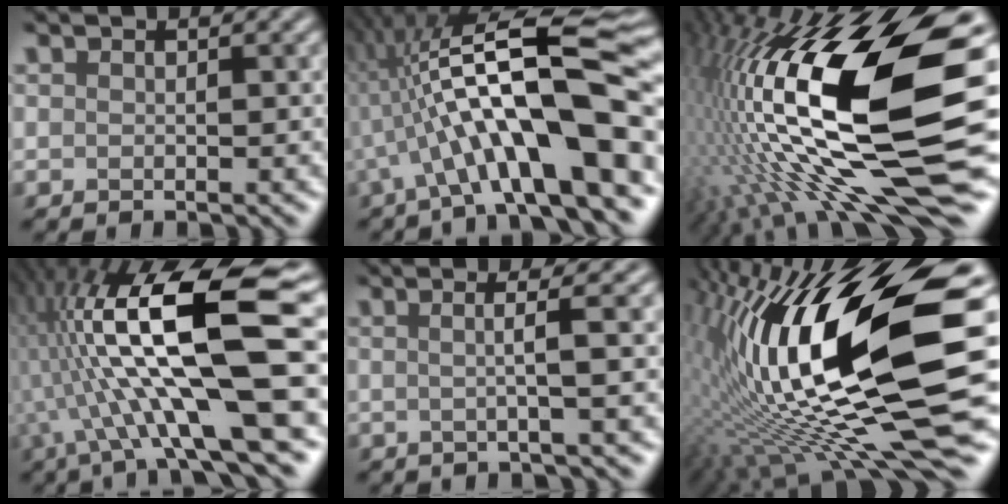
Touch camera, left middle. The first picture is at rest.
{"total": 13.9, "force": [-2.3, 3.6, 13.2], "torque": [-0.205, 0.034, -0.033]}
{"total": 20.0, "force": [-2.0, 6.3, 18.8], "torque": [-0.344, -0.010, -0.039]}
{"total": 15.7, "force": [-0.9, 4.4, 15.0], "torque": [-0.275, 0.017, -0.010]}
{"total": 3.7, "force": [-0.1, 0.5, 3.7], "torque": [-0.060, 0.011, -0.004]}
{"total": 18.4, "force": [-0.5, 5.0, 17.7], "torque": [-0.314, 0.012, -0.011]}